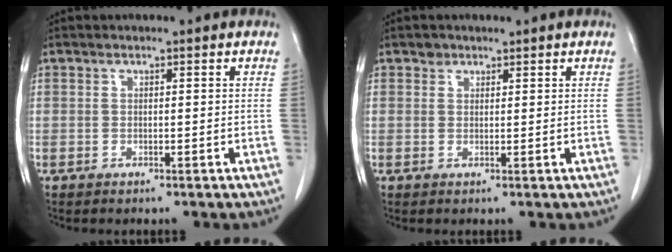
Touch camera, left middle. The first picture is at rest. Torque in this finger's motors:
{"motor_torque": [-0.14, 0.16, -0.12, 0.00]}